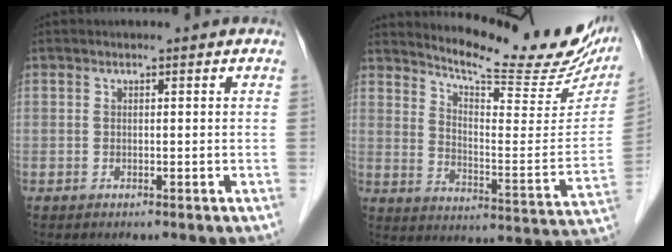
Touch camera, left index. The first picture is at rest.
{"total": 19.7, "force": [17.7, 3.3, 7.9], "torque": [-0.118, -0.058, 0.229]}